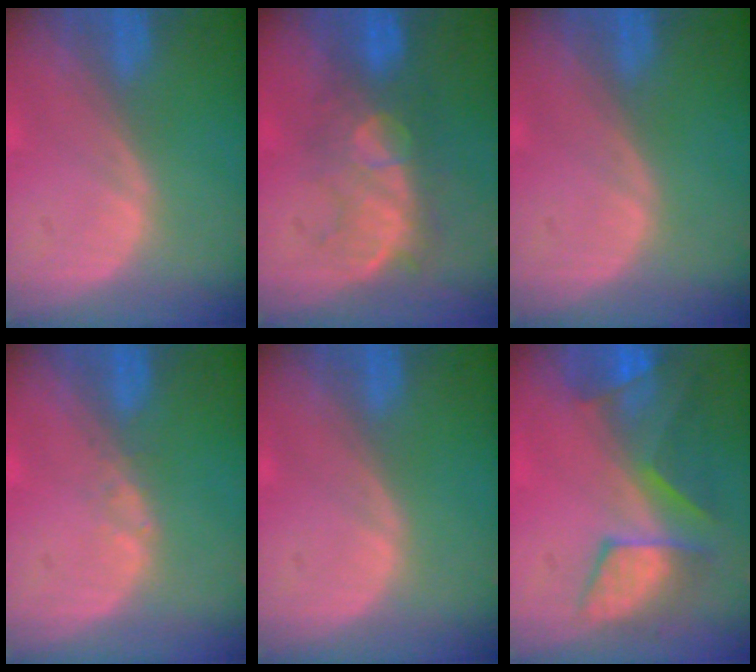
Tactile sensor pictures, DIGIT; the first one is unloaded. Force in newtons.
{"total": 8.2, "press": 7.9, "slide": 2.3}
{"total": 0.0}
{"total": 0.8, "press": 0.7, "slide": 0.1}
{"total": 0.0}
{"total": 8.3, "press": 7.9, "slide": 2.5}